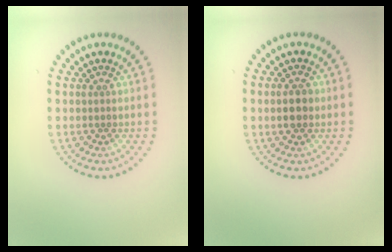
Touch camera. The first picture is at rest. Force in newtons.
{"total": 2.3, "press": 2.3, "slide": 0.1}